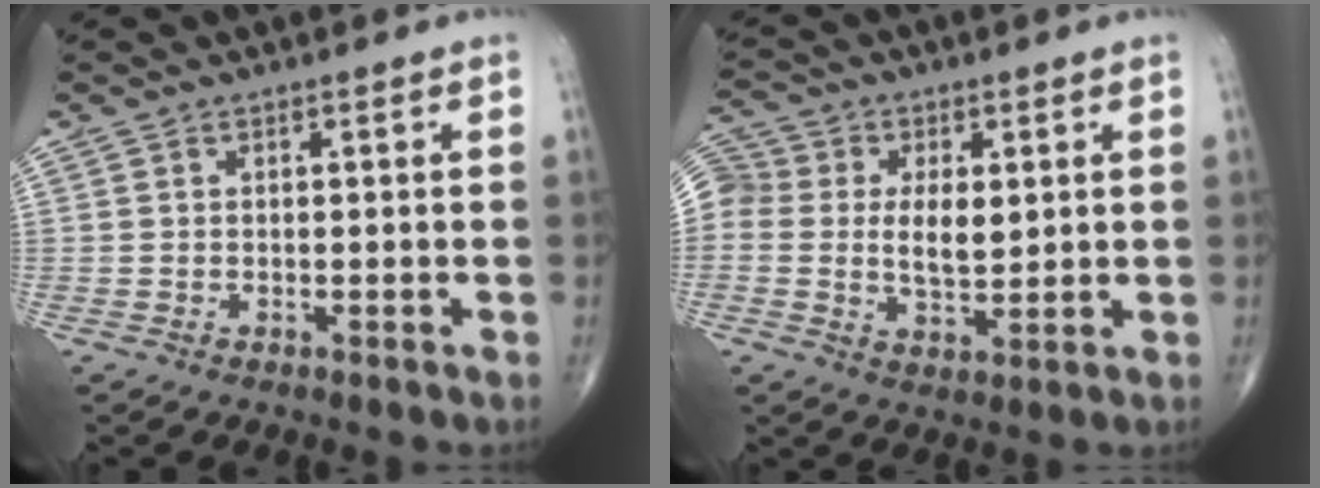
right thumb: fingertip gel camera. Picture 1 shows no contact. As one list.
[{"total": 14.9, "force": [1.8, 10.5, 10.4], "torque": [-0.204, 0.003, 0.032]}]